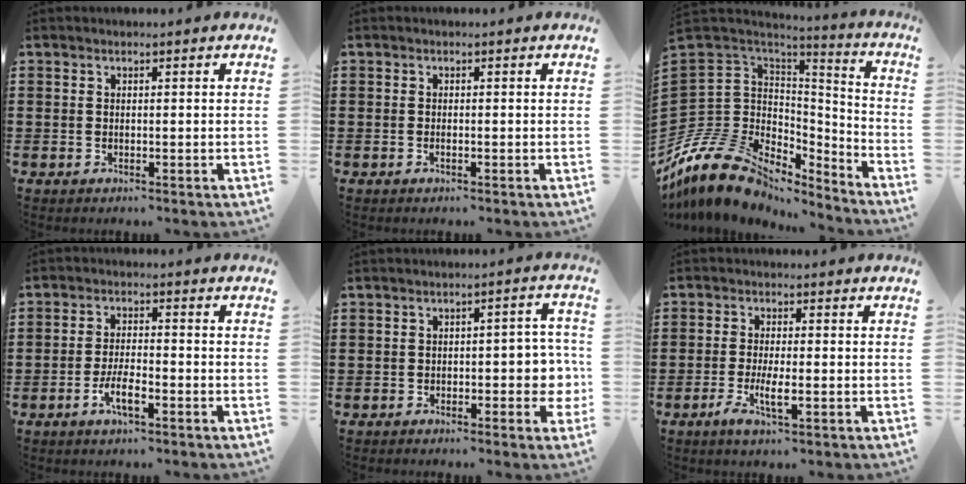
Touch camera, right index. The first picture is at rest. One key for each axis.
{"total": 0.6, "fx": -0.3, "fy": 0.1, "fz": 0.5, "tx": -0.010, "ty": -0.004, "tz": -0.004}
{"total": 14.0, "fx": -8.2, "fy": 9.3, "fz": 6.5, "tx": -0.186, "ty": 0.004, "tz": -0.157}
{"total": 4.6, "fx": -2.3, "fy": 1.3, "fz": 3.8, "tx": -0.075, "ty": 0.001, "tz": -0.046}
{"total": 4.6, "fx": -1.8, "fy": 2.1, "fz": 3.7, "tx": -0.047, "ty": 0.000, "tz": -0.038}
{"total": 4.2, "fx": -1.7, "fy": 0.8, "fz": 3.7, "tx": -0.082, "ty": -0.010, "tz": -0.036}